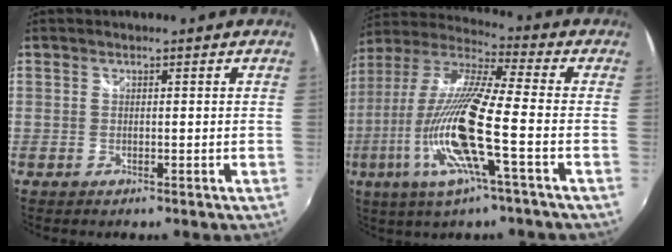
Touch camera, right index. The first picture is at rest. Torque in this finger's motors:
{"motor_torque": [2.03, 0.11, 1.05, 0.21]}